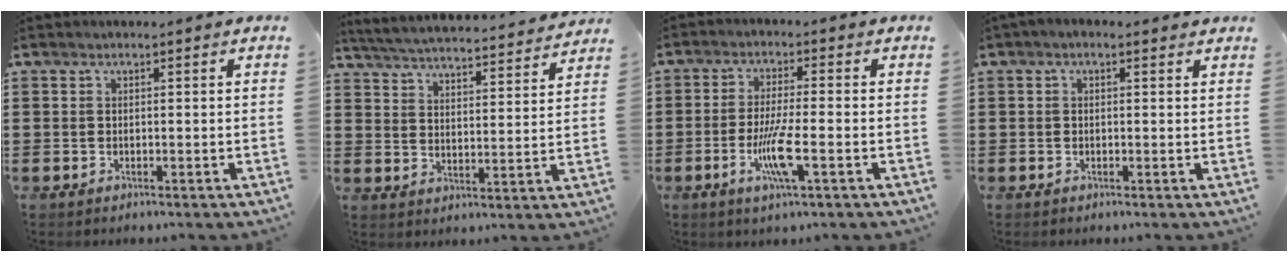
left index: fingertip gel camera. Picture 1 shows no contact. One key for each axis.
{"total": 4.2, "fx": 4.1, "fy": -0.5, "fz": 0.5, "tx": -0.033, "ty": -0.038, "tz": 0.065}
{"total": 7.1, "fx": -2.3, "fy": 0.8, "fz": 6.7, "tx": -0.137, "ty": -0.015, "tz": -0.047}
{"total": 0.9, "fx": 0.0, "fy": 0.4, "fz": 0.8, "tx": -0.015, "ty": 0.003, "tz": 0.000}